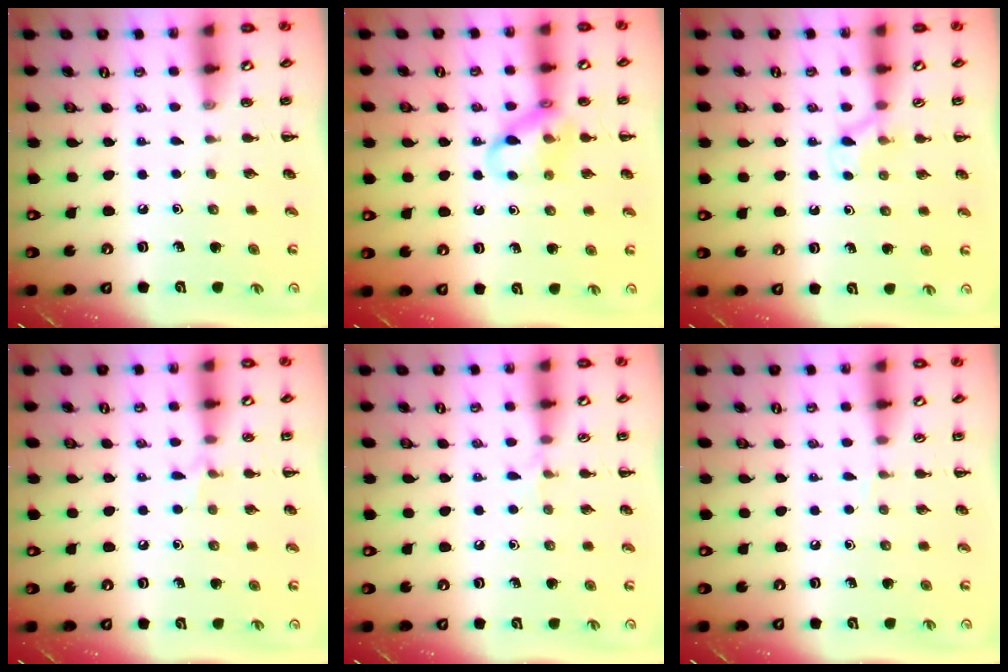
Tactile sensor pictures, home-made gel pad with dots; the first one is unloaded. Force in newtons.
{"total": 12.5, "press": 12.4, "slide": 1.7}
{"total": 3.7, "press": 3.4, "slide": 1.5}
{"total": 4.4, "press": 4.1, "slide": 1.6}
{"total": 4.0, "press": 3.7, "slide": 1.5}
{"total": 3.0, "press": 2.8, "slide": 1.0}